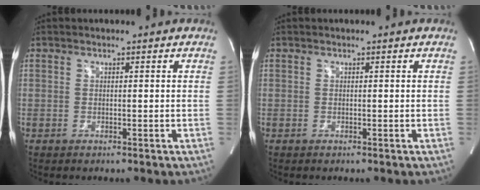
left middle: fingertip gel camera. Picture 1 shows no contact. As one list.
[{"total": 0.0}]